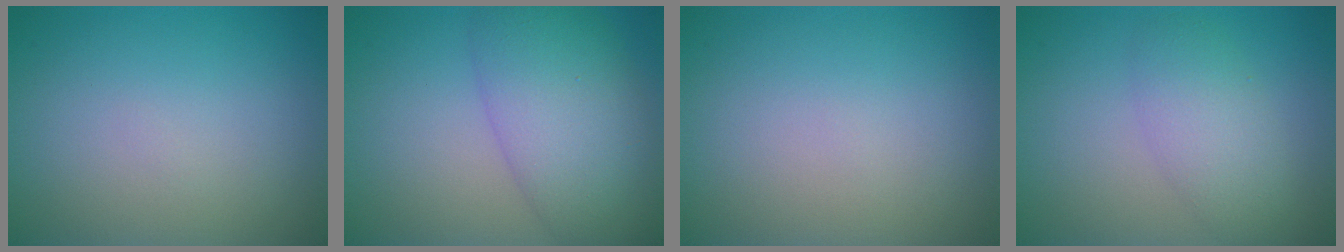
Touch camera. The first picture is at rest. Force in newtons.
{"total": 7.9, "press": 7.9, "slide": 0.2}
{"total": 0.0}
{"total": 3.5, "press": 3.5, "slide": 0.1}